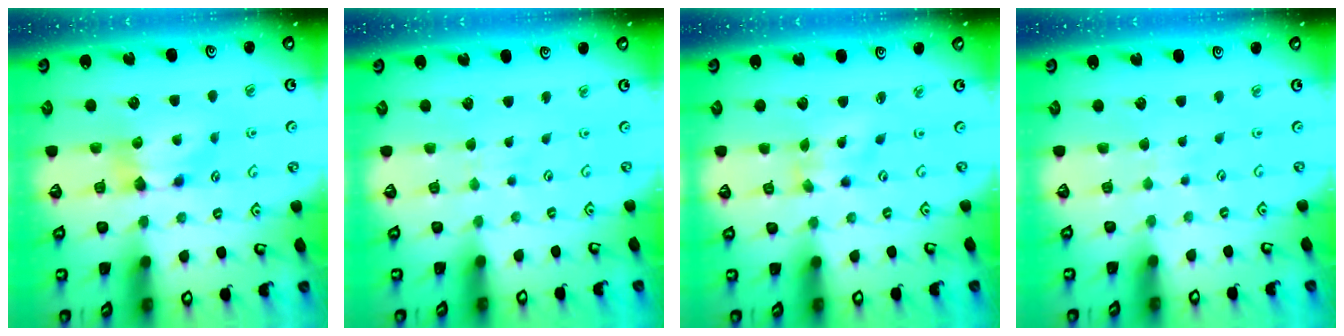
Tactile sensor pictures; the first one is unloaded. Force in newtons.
{"total": 3.9, "press": 3.9, "slide": 0.4}
{"total": 2.3, "press": 2.1, "slide": 0.9}
{"total": 4.3, "press": 4.2, "slide": 0.3}